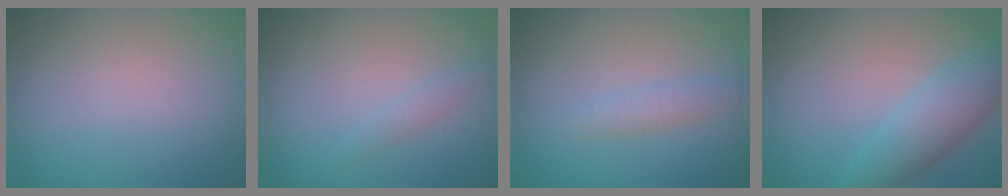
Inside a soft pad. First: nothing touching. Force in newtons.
{"total": 1.1, "press": 1.1, "slide": 0.1}
{"total": 1.7, "press": 1.7, "slide": 0.1}
{"total": 4.8, "press": 4.8, "slide": 0.1}